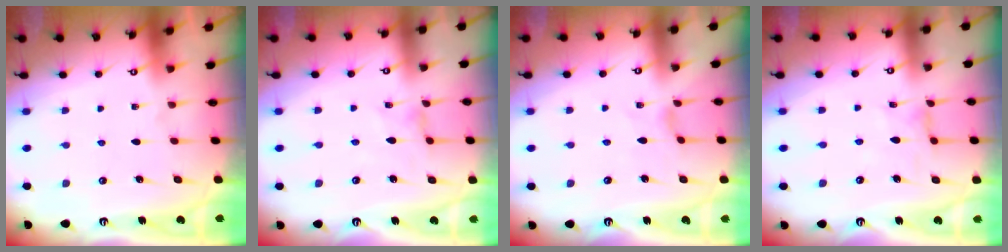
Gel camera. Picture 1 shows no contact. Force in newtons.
{"total": 0.0}
{"total": 1.2, "press": 1.2, "slide": 0.3}
{"total": 1.7, "press": 1.7, "slide": 0.3}